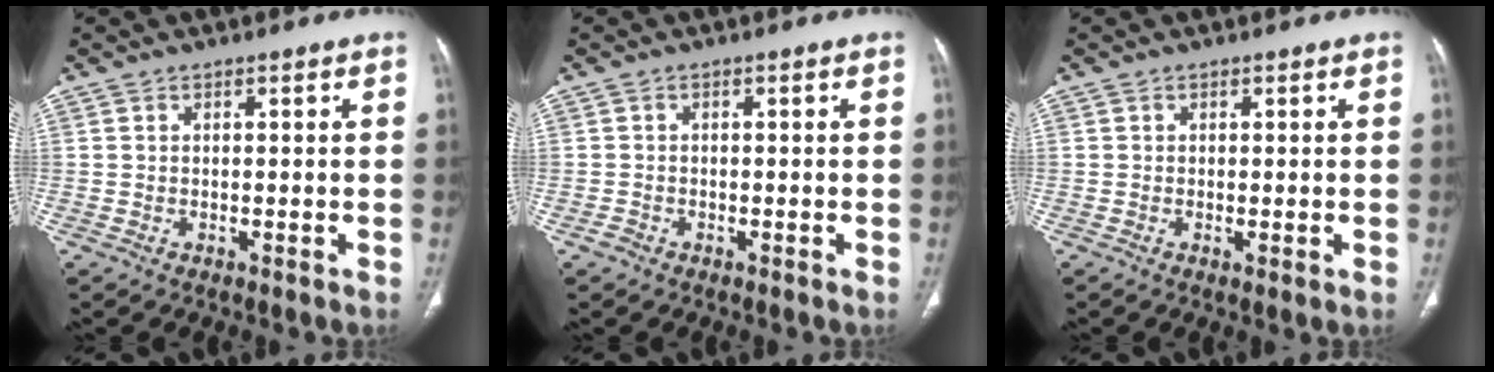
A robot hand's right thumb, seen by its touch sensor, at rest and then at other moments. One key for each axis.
{"total": 1.1, "fx": -0.8, "fy": 0.8, "fz": 0.1, "tx": -0.003, "ty": 0.002, "tz": -0.017}
{"total": 0.8, "fx": -0.1, "fy": 0.1, "fz": 0.8, "tx": -0.018, "ty": -0.005, "tz": -0.002}